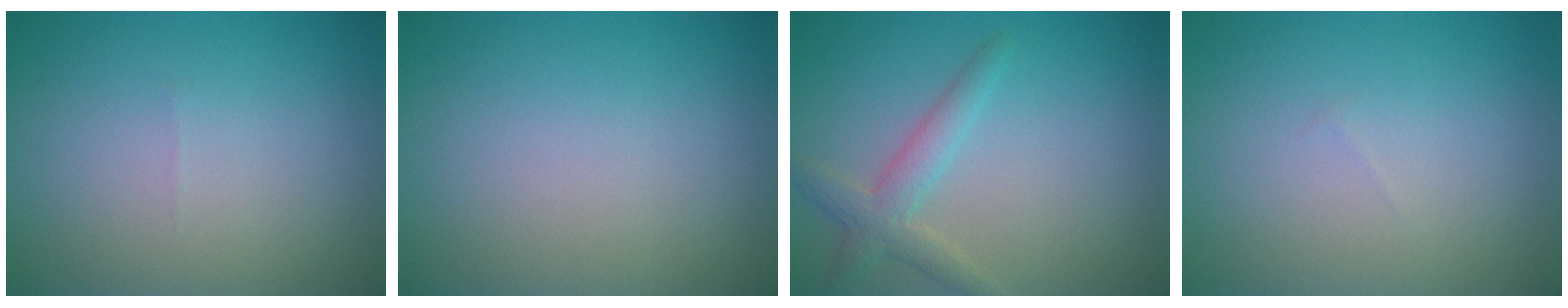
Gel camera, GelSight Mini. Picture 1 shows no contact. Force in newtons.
{"total": 0.0}
{"total": 2.8, "press": 2.8, "slide": 0.1}
{"total": 0.0}